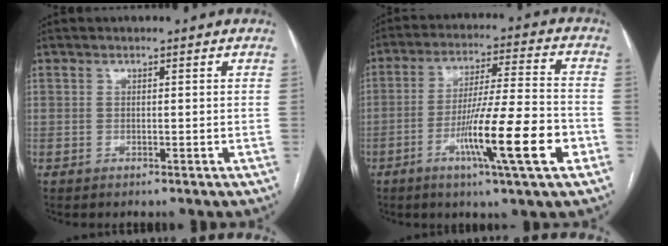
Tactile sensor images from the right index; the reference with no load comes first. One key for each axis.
{"total": 14.1, "fx": -5.4, "fy": 0.0, "fz": 13.0, "tx": -0.219, "ty": -0.011, "tz": -0.091}